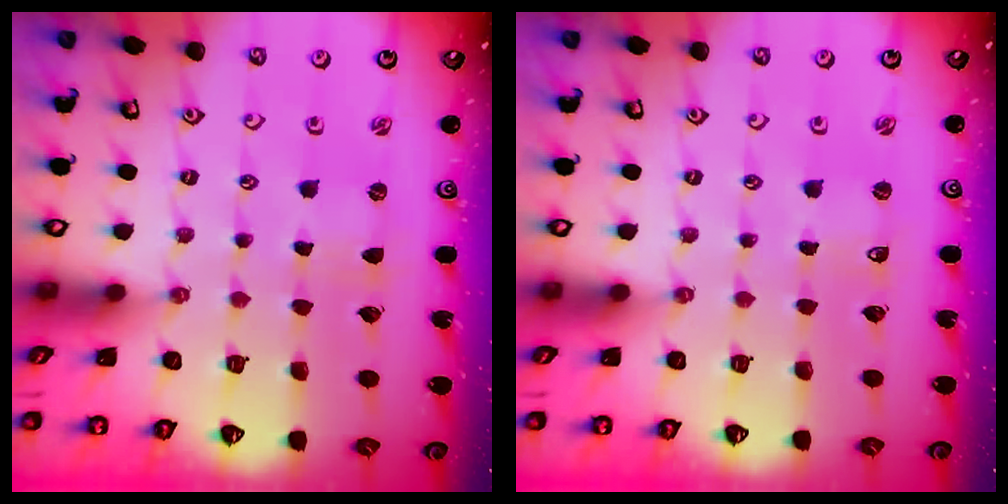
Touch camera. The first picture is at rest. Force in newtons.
{"total": 0.6, "press": 0.6, "slide": 0.0}